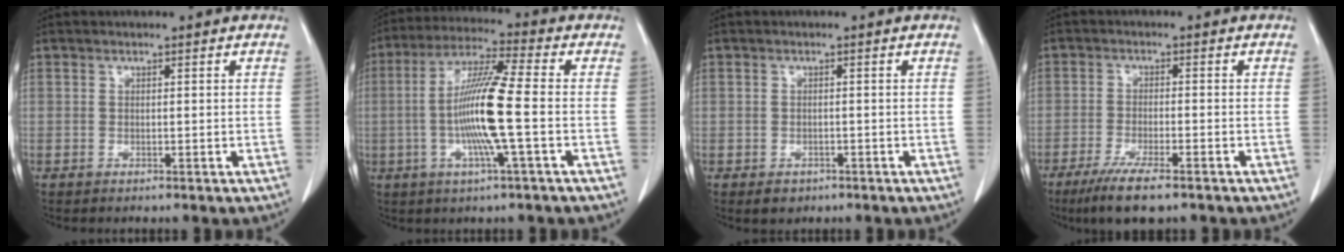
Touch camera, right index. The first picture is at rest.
{"total": 12.1, "force": [-1.7, -0.3, 11.9], "torque": [-0.233, 0.000, -0.040]}
{"total": 2.0, "force": [-1.1, 1.6, 0.5], "torque": [-0.007, 0.003, -0.009]}
{"total": 7.9, "force": [-5.6, 1.0, 5.6], "torque": [-0.097, -0.019, -0.087]}